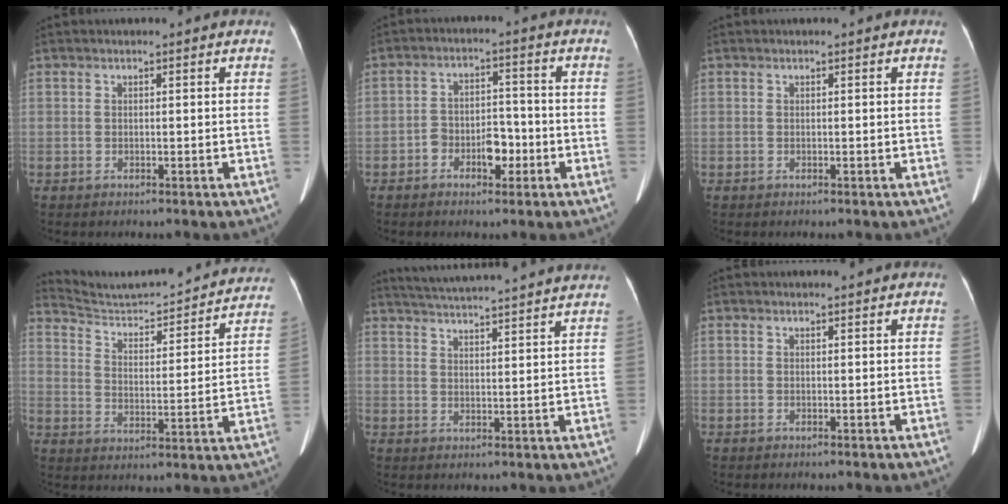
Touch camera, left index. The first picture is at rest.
{"total": 5.0, "force": [-2.5, 2.8, 3.3], "torque": [-0.057, 0.014, -0.041]}
{"total": 0.0}
{"total": 22.3, "force": [21.1, 3.0, 6.6], "torque": [-0.094, -0.033, 0.282]}
{"total": 19.9, "force": [18.6, 0.0, 7.0], "torque": [-0.117, 0.002, 0.246]}
{"total": 1.6, "force": [1.5, 0.2, 0.4], "torque": [-0.010, 0.008, 0.017]}